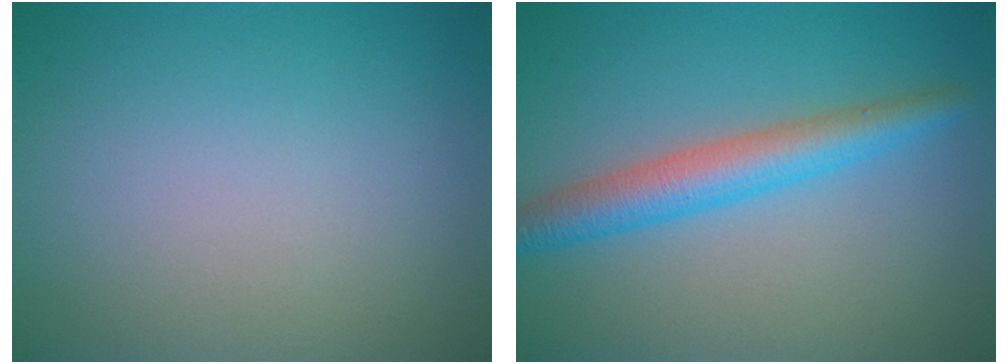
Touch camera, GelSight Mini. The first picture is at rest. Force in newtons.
{"total": 4.3, "press": 4.3, "slide": 0.2}